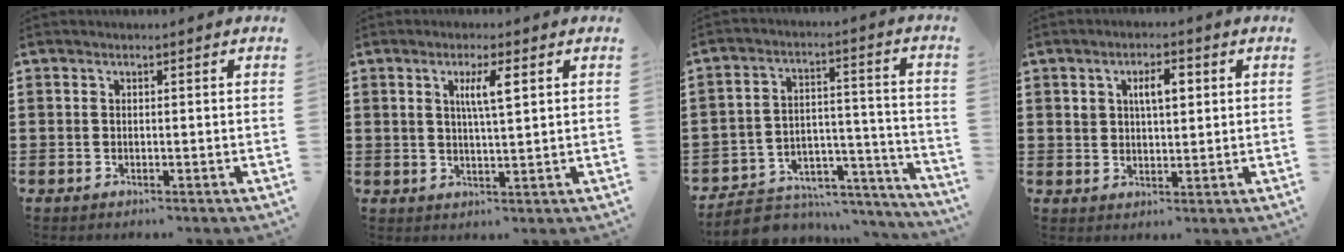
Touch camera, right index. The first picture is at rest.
{"total": 4.2, "force": [1.4, 0.7, 3.9], "torque": [-0.079, 0.007, 0.020]}
{"total": 4.9, "force": [-4.2, 2.4, 0.7], "torque": [-0.020, 0.008, -0.084]}
{"total": 4.3, "force": [1.4, 2.2, 3.4], "torque": [-0.056, 0.007, 0.018]}